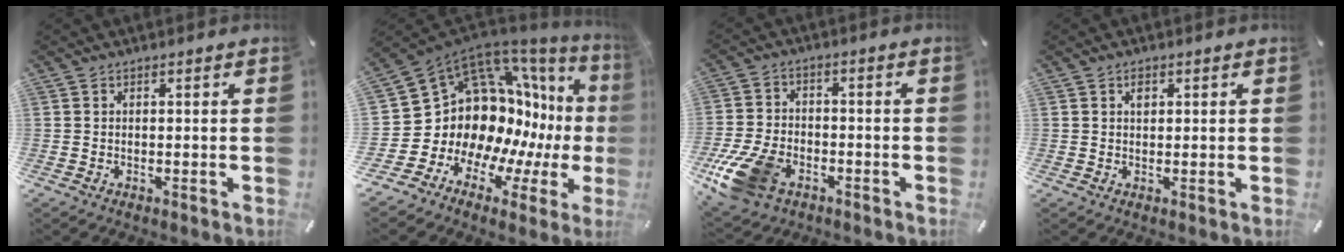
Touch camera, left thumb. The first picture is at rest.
{"total": 16.6, "force": [2.9, 14.0, 8.5], "torque": [-0.136, -0.091, 0.102]}
{"total": 13.0, "force": [-6.5, 8.1, 7.8], "torque": [-0.169, 0.025, -0.116]}
{"total": 1.4, "force": [0.6, 0.9, 0.9], "torque": [-0.011, 0.000, 0.009]}